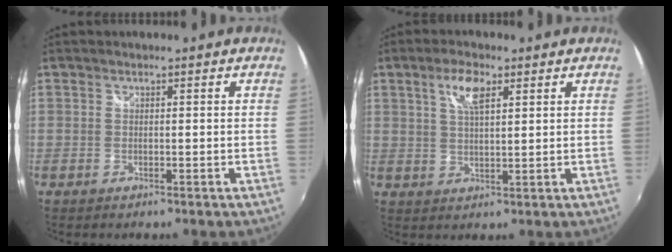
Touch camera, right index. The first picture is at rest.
{"total": 5.5, "force": [2.7, 2.0, 4.4], "torque": [-0.080, 0.007, 0.049]}